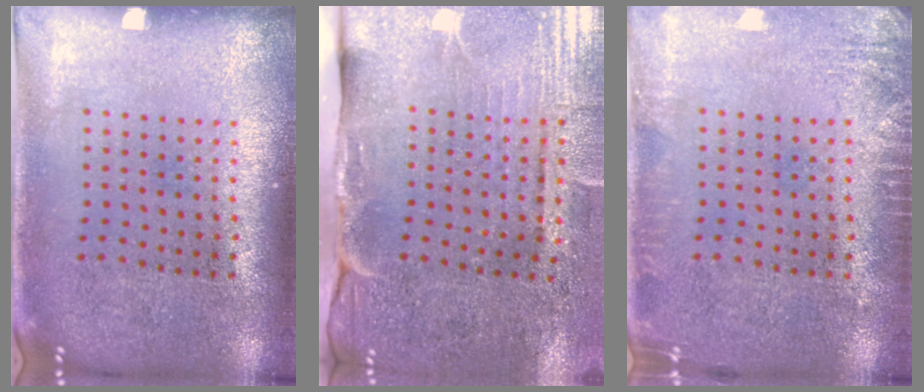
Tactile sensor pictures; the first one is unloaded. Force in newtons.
{"total": 4.4, "press": 3.8, "slide": 2.3}
{"total": 2.1, "press": 2.1, "slide": 0.4}